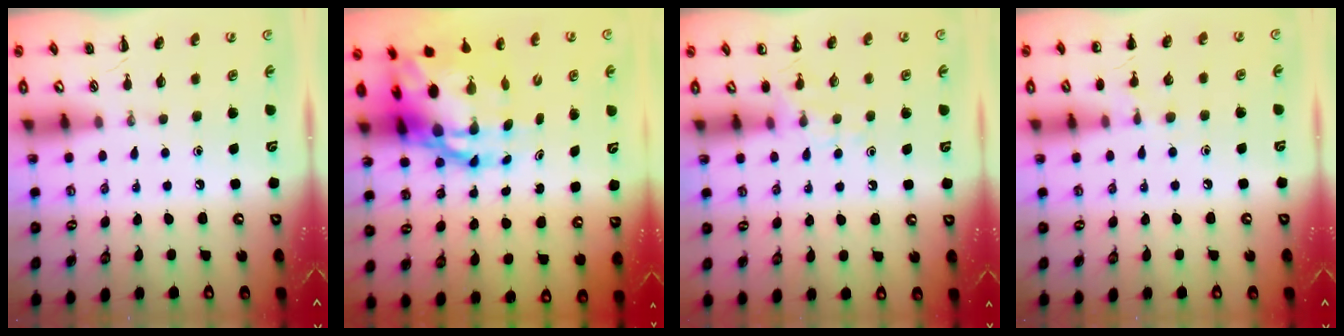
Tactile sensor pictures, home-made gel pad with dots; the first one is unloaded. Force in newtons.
{"total": 13.3, "press": 12.8, "slide": 3.6}
{"total": 6.5, "press": 6.2, "slide": 2.1}
{"total": 5.7, "press": 5.5, "slide": 1.5}